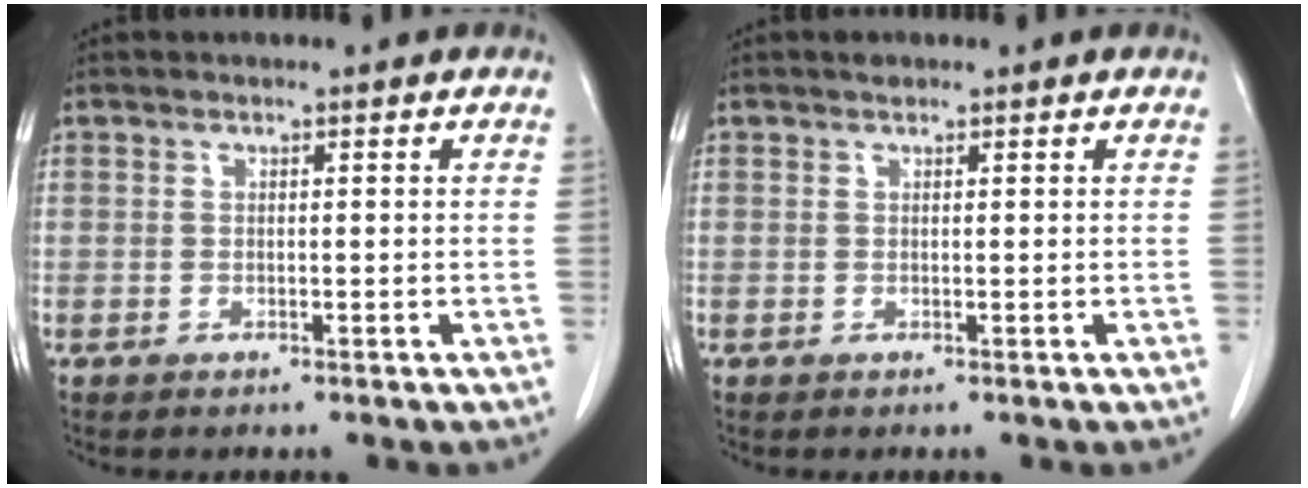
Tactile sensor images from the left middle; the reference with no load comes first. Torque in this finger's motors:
{"motor_torque": [0.30, -0.19, -0.05, 0.00]}